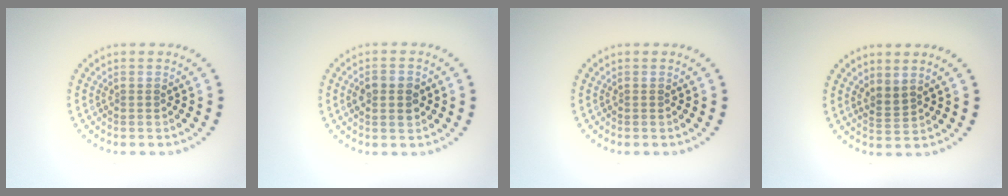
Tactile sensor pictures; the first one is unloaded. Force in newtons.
{"total": 2.4, "press": 2.4, "slide": 0.2}
{"total": 0.0}
{"total": 1.6, "press": 1.2, "slide": 1.0}